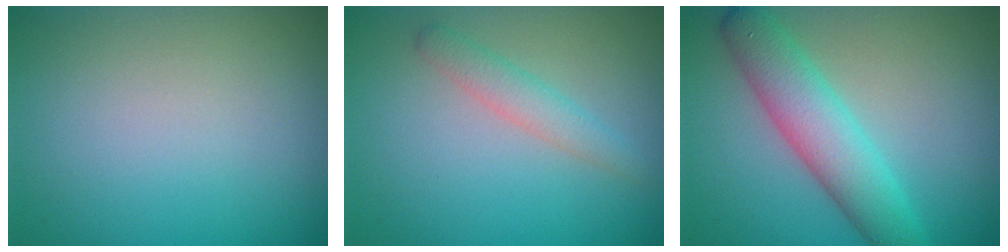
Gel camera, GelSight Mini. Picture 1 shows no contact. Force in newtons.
{"total": 2.0, "press": 2.0, "slide": 0.1}
{"total": 5.4, "press": 5.4, "slide": 0.2}